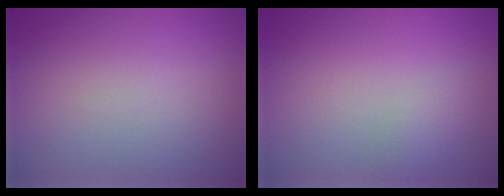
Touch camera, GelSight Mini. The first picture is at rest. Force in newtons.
{"total": 1.4, "press": 1.4, "slide": 0.1}